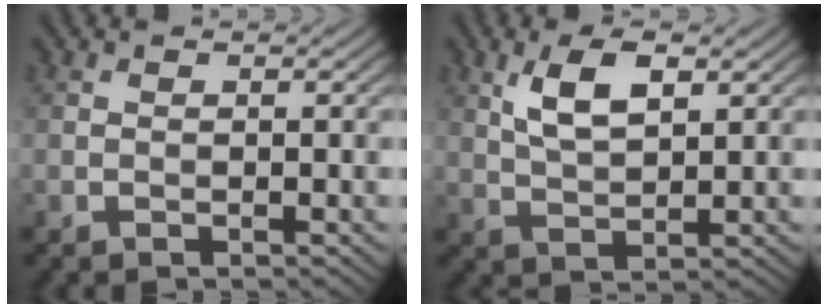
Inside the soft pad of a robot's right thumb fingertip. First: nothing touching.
{"total": 5.3, "force": [2.4, 2.1, 4.3], "torque": [-0.095, 0.000, 0.047]}